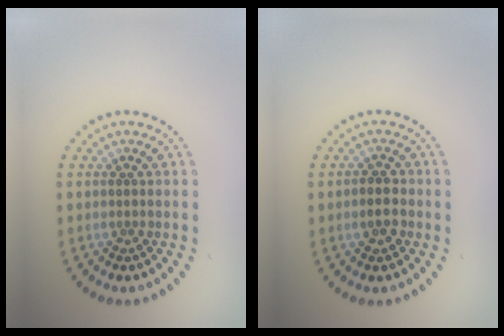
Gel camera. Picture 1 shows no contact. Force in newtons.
{"total": 2.2, "press": 2.1, "slide": 0.5}